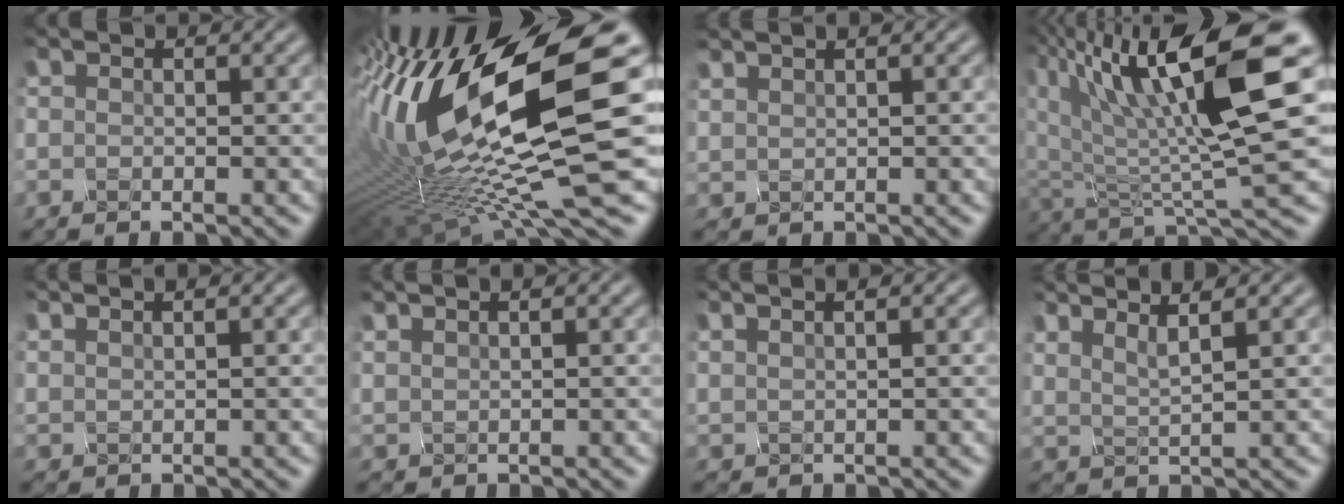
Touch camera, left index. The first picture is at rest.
{"total": 17.9, "force": [1.3, 4.8, 17.2], "torque": [-0.337, -0.003, 0.025]}
{"total": 2.5, "force": [1.9, 1.0, 1.2], "torque": [0.002, 0.019, 0.007]}
{"total": 12.2, "force": [5.0, 3.2, 10.7], "torque": [-0.183, 0.006, 0.092]}
{"total": 1.9, "force": [1.5, 0.7, 0.9], "torque": [0.008, 0.010, 0.005]}
{"total": 2.7, "force": [2.0, 1.1, 1.5], "torque": [0.000, 0.022, 0.008]}
{"total": 3.9, "force": [2.6, 1.7, 2.4], "torque": [-0.008, 0.036, 0.008]}
{"total": 3.2, "force": [2.7, 0.5, 1.7], "torque": [-0.021, 0.011, 0.034]}